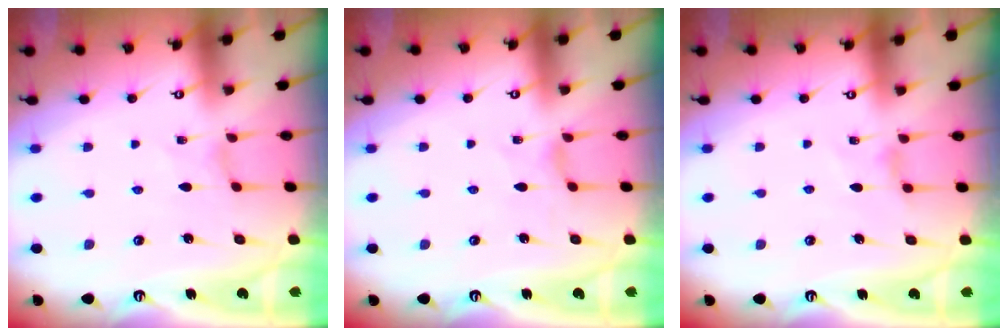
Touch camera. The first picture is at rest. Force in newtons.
{"total": 1.3, "press": 1.3, "slide": 0.2}
{"total": 2.6, "press": 2.5, "slide": 0.5}